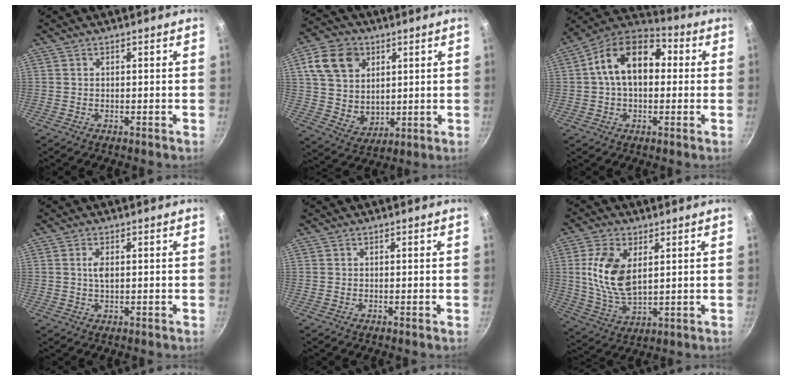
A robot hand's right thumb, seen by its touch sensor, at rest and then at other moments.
{"total": 14.2, "force": [4.8, 11.2, 7.2], "torque": [-0.102, -0.012, 0.096]}
{"total": 15.4, "force": [1.9, 10.1, 11.4], "torque": [-0.156, 0.033, 0.008]}
{"total": 2.8, "force": [0.5, 1.3, 2.4], "torque": [-0.043, 0.001, 0.011]}
{"total": 0.0}
{"total": 12.2, "force": [2.8, 6.8, 9.8], "torque": [-0.190, -0.018, 0.061]}